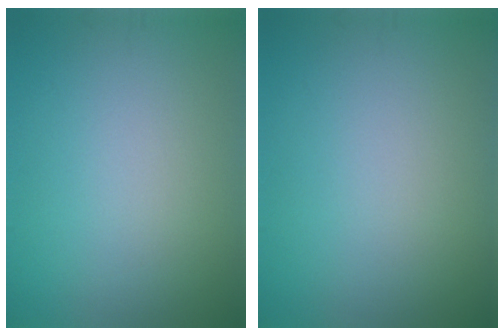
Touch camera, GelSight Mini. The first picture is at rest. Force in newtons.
{"total": 0.0}